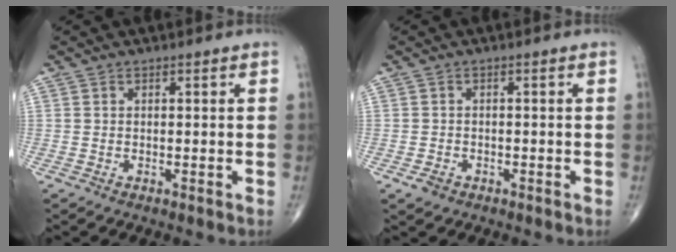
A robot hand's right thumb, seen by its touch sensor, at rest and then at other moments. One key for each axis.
{"total": 1.9, "fx": -1.0, "fy": 1.4, "fz": 0.7, "tx": -0.011, "ty": 0.004, "tz": -0.014}